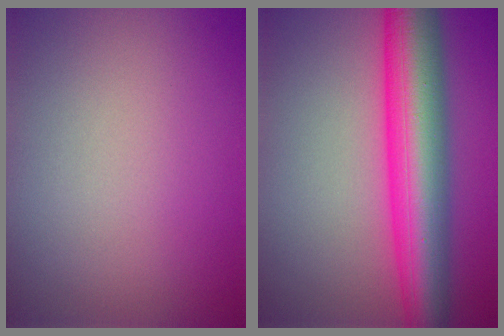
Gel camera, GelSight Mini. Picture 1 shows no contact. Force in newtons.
{"total": 10.5, "press": 10.5, "slide": 0.2}